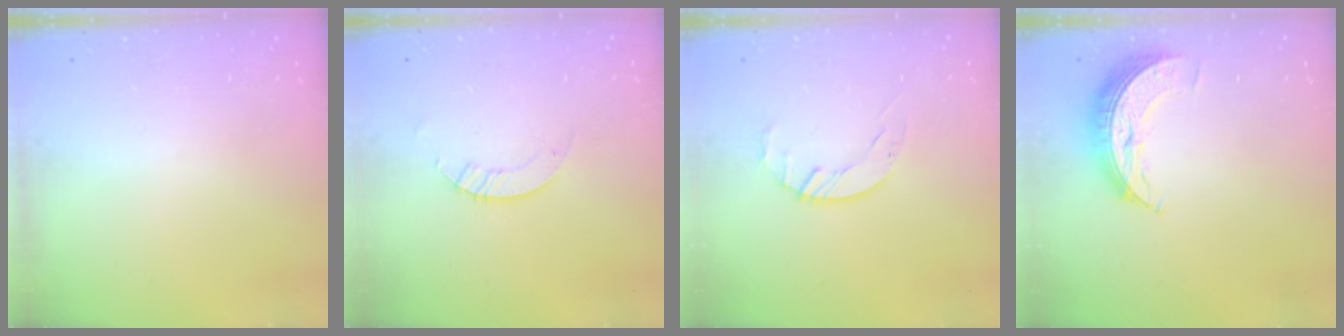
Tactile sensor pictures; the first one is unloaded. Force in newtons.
{"total": 2.8, "press": 2.8, "slide": 0.2}
{"total": 1.8, "press": 1.7, "slide": 0.3}
{"total": 8.3, "press": 8.3, "slide": 0.6}